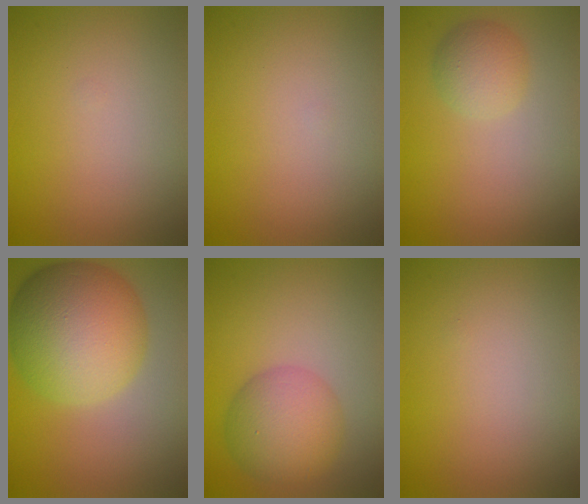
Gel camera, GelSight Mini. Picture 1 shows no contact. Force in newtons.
{"total": 0.0}
{"total": 2.6, "press": 2.6, "slide": 0.1}
{"total": 12.2, "press": 12.2, "slide": 0.2}
{"total": 5.9, "press": 5.8, "slide": 0.2}
{"total": 0.0}